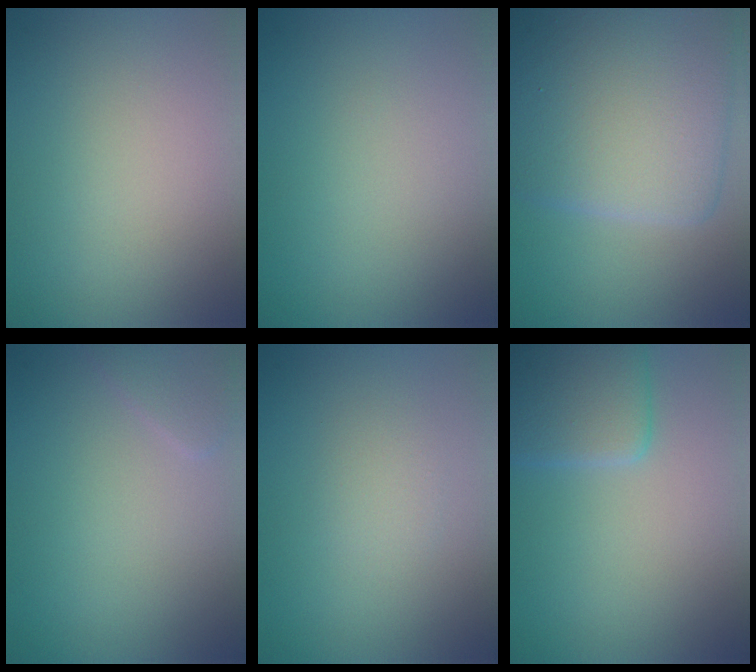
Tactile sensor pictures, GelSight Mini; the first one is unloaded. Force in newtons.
{"total": 0.0}
{"total": 10.6, "press": 10.6, "slide": 0.1}
{"total": 1.2, "press": 1.2, "slide": 0.0}
{"total": 1.1, "press": 1.1, "slide": 0.1}
{"total": 3.9, "press": 3.9, "slide": 0.2}